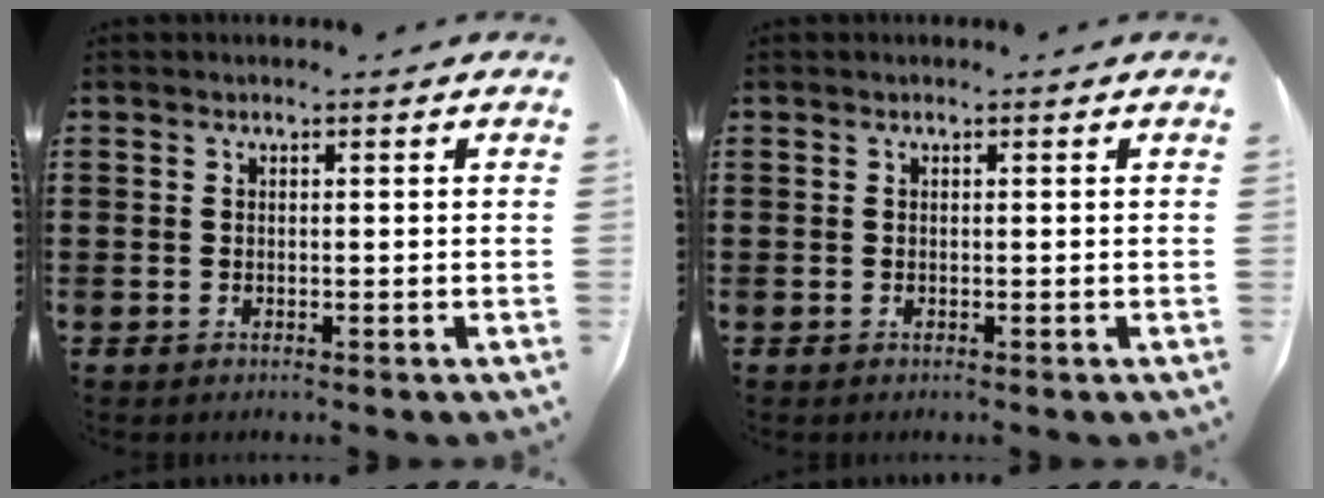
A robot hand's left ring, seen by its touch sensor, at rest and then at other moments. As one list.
[{"total": 0.0}]